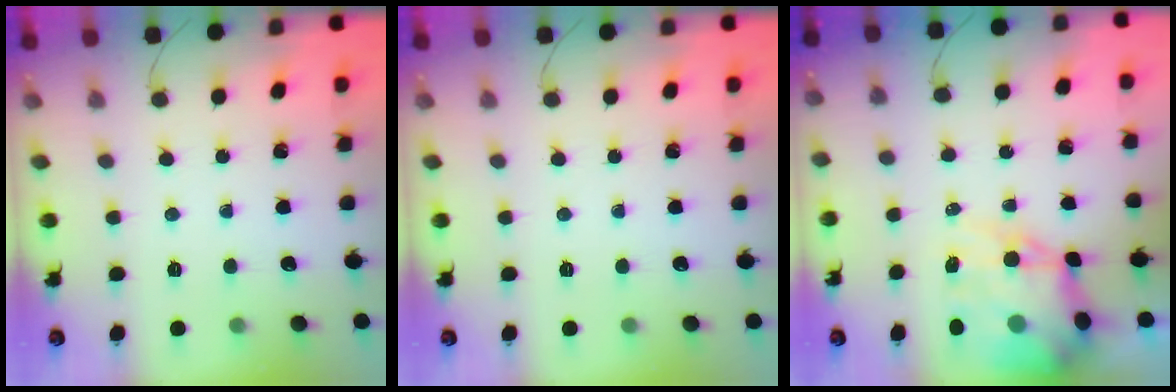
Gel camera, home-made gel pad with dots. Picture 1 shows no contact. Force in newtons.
{"total": 0.0}
{"total": 15.3, "press": 14.8, "slide": 3.8}